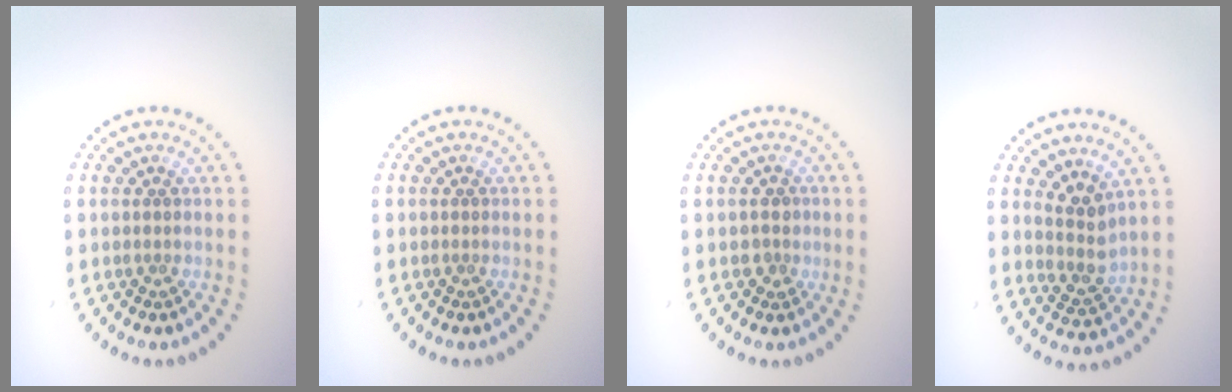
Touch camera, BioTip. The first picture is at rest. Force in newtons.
{"total": 0.0}
{"total": 1.3, "press": 1.2, "slide": 0.6}
{"total": 2.6, "press": 2.0, "slide": 1.6}